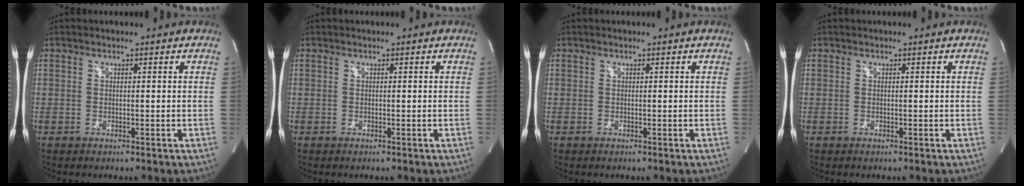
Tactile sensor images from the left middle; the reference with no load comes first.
{"total": 0.0}
{"total": 0.0}
{"total": 0.0}